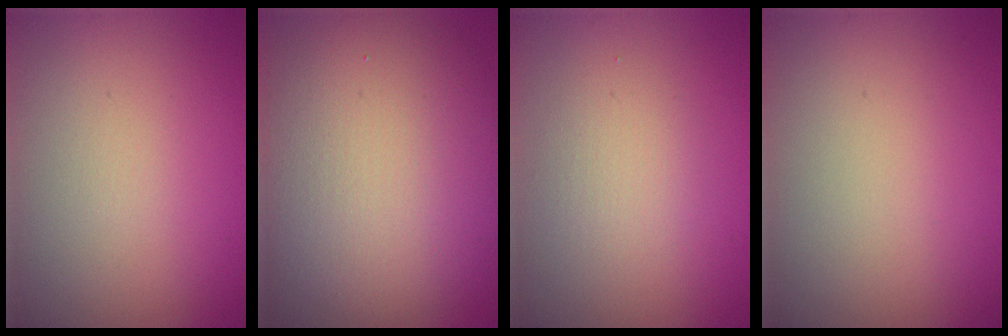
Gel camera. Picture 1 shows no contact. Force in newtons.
{"total": 13.0, "press": 13.0, "slide": 0.9}
{"total": 2.0, "press": 2.0, "slide": 0.2}
{"total": 0.0}